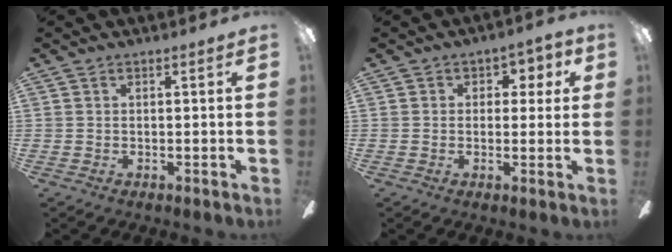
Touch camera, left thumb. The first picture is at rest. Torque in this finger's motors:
{"motor_torque": [0.05, 0.11, -0.20, 0.34, 0.00]}